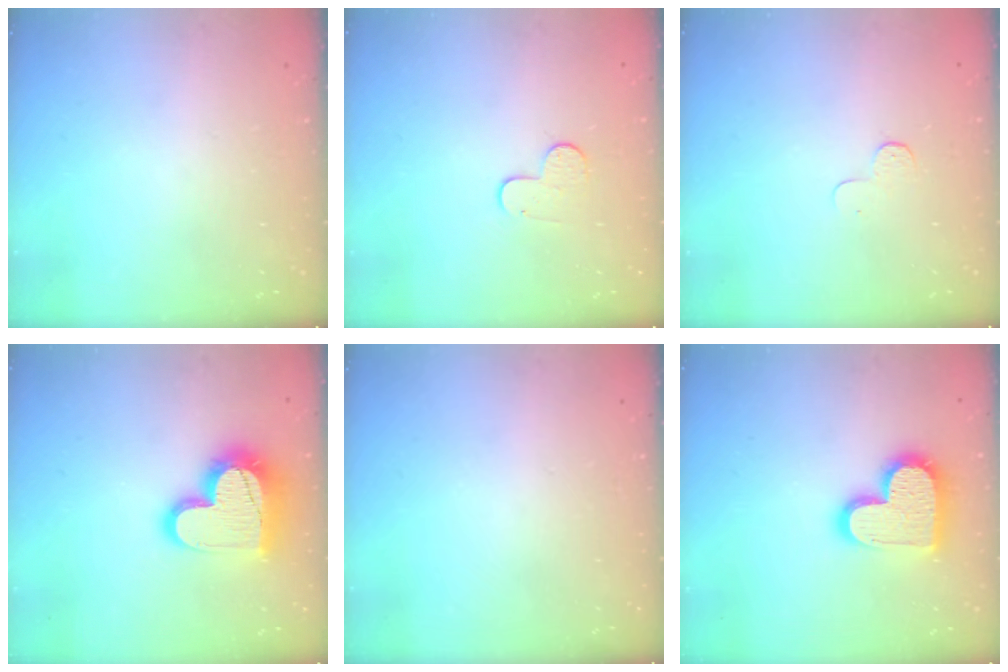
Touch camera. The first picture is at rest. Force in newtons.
{"total": 7.1, "press": 7.1, "slide": 0.6}
{"total": 3.9, "press": 3.9, "slide": 0.4}
{"total": 18.9, "press": 18.9, "slide": 1.4}
{"total": 0.0}
{"total": 16.0, "press": 16.0, "slide": 1.1}